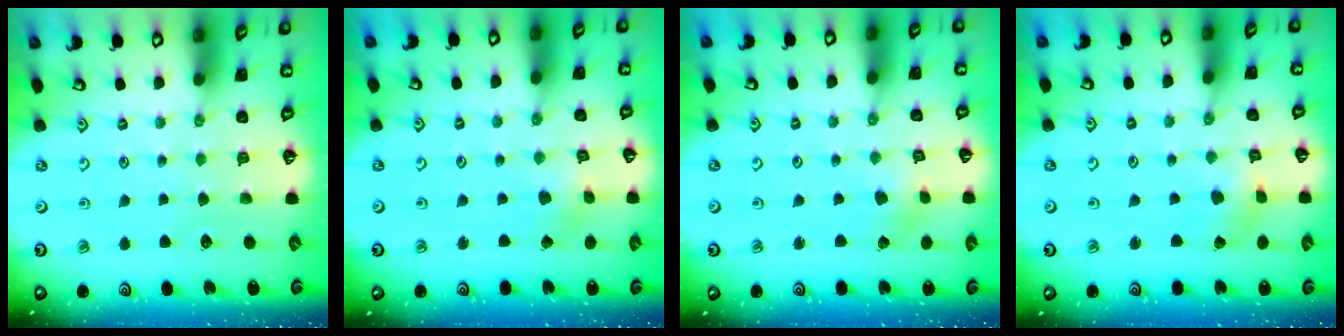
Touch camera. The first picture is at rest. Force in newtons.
{"total": 2.4, "press": 2.4, "slide": 0.3}
{"total": 1.9, "press": 1.9, "slide": 0.2}
{"total": 1.8, "press": 1.8, "slide": 0.2}